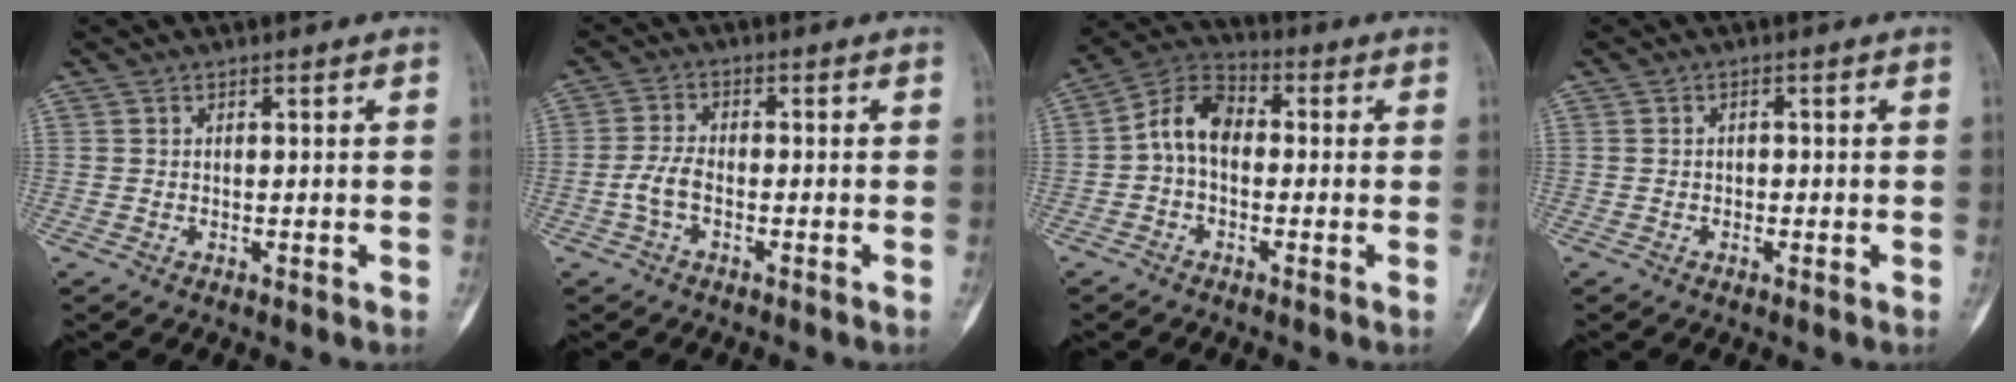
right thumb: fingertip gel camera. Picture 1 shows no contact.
{"total": 2.4, "force": [-1.1, 1.7, 1.3], "torque": [-0.045, 0.013, -0.030]}
{"total": 7.0, "force": [-0.2, 5.2, 4.6], "torque": [-0.079, 0.031, -0.023]}
{"total": 0.6, "force": [-0.3, 0.5, 0.1], "torque": [0.005, 0.002, -0.008]}